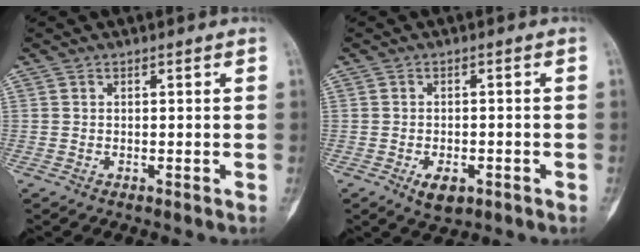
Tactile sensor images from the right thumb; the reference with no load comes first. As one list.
[{"total": 4.4, "force": [-2.0, 2.3, 3.1], "torque": [-0.049, 0.004, -0.025]}]